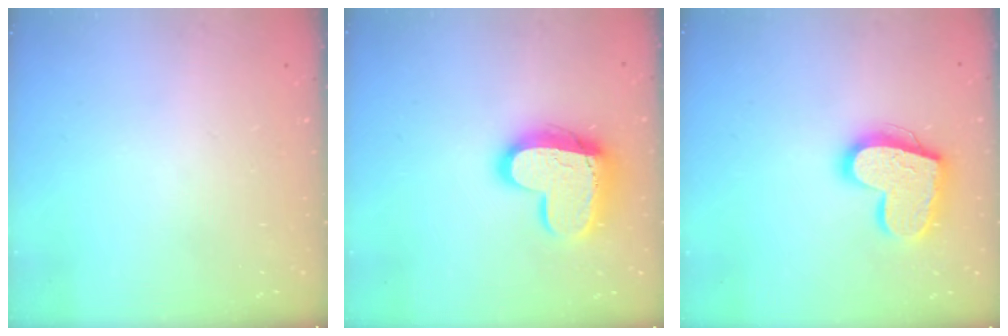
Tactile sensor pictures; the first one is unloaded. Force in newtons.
{"total": 16.2, "press": 16.1, "slide": 1.4}
{"total": 17.6, "press": 17.6, "slide": 1.4}